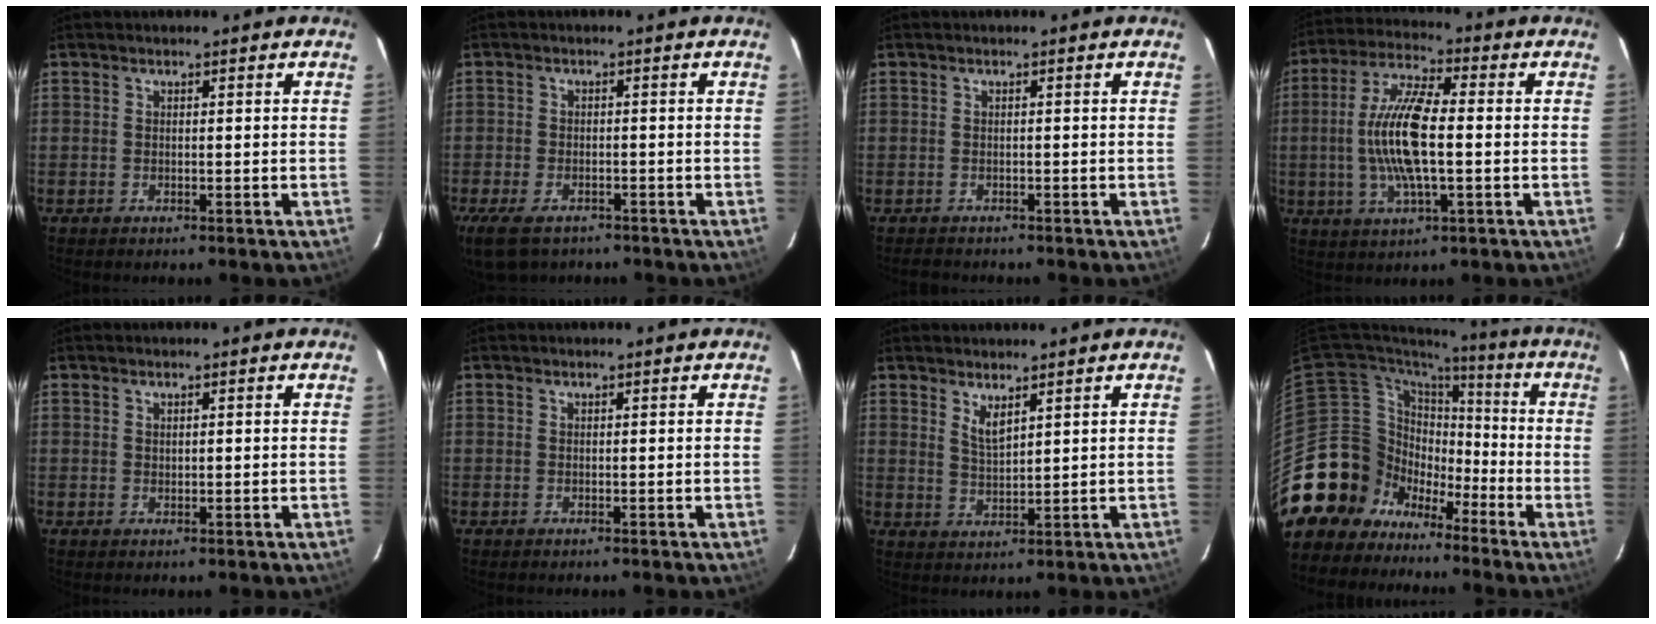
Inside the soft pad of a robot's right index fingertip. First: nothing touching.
{"total": 8.5, "force": [-5.9, 4.3, 4.5], "torque": [-0.116, -0.027, -0.107]}
{"total": 2.1, "force": [-1.9, 0.8, 0.2], "torque": [-0.008, -0.001, -0.028]}
{"total": 13.5, "force": [-0.9, 3.7, 13.0], "torque": [-0.265, 0.005, -0.019]}
{"total": 0.7, "force": [0.3, 0.5, 0.4], "torque": [-0.006, 0.003, 0.008]}
{"total": 0.0}
{"total": 3.5, "force": [2.5, 0.8, 2.3], "torque": [-0.043, -0.006, 0.046]}
{"total": 16.0, "force": [-9.0, 12.9, 2.5], "torque": [-0.087, 0.054, -0.153]}